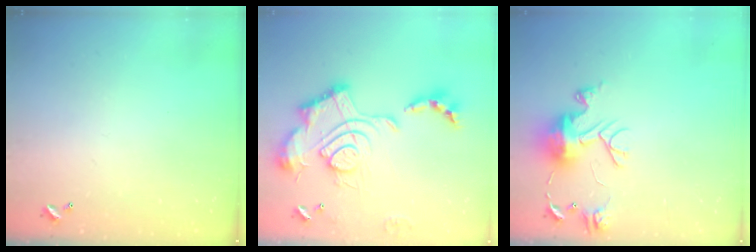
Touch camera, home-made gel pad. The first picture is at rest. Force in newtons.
{"total": 2.5, "press": 1.9, "slide": 1.7}
{"total": 10.7, "press": 10.7, "slide": 0.8}